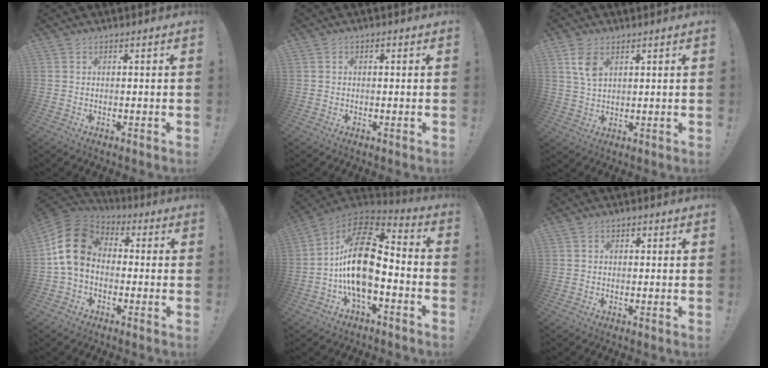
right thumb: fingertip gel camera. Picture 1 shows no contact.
{"total": 0.9, "force": [-0.3, 0.8, 0.3], "torque": [-0.008, 0.004, -0.005]}
{"total": 6.3, "force": [2.9, 3.6, 4.2], "torque": [-0.074, -0.006, 0.056]}
{"total": 15.5, "force": [1.0, 11.1, 10.9], "torque": [-0.182, 0.017, 0.023]}
{"total": 20.7, "force": [-1.5, 10.9, 17.5], "torque": [-0.327, 0.020, -0.021]}
{"total": 1.2, "force": [-0.1, 1.1, 0.5], "torque": [-0.004, 0.003, -0.004]}